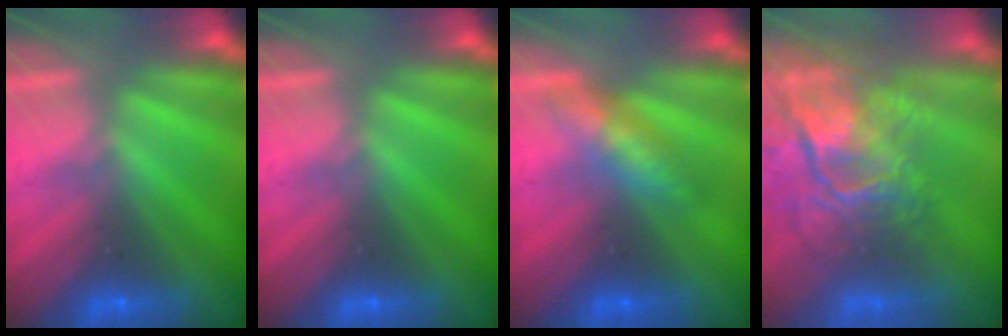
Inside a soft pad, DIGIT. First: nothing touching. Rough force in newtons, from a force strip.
{"total": 0.0}
{"total": 3.5}
{"total": 7.4}